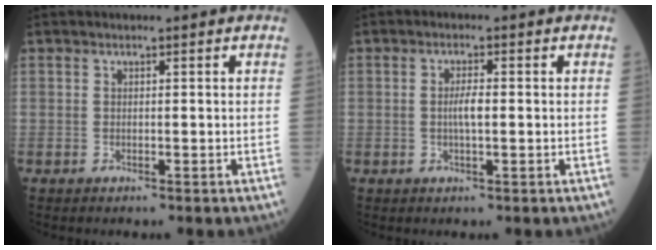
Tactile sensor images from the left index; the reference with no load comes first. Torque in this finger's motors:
{"motor_torque": [0.52, -0.05, 0.06, 0.02]}